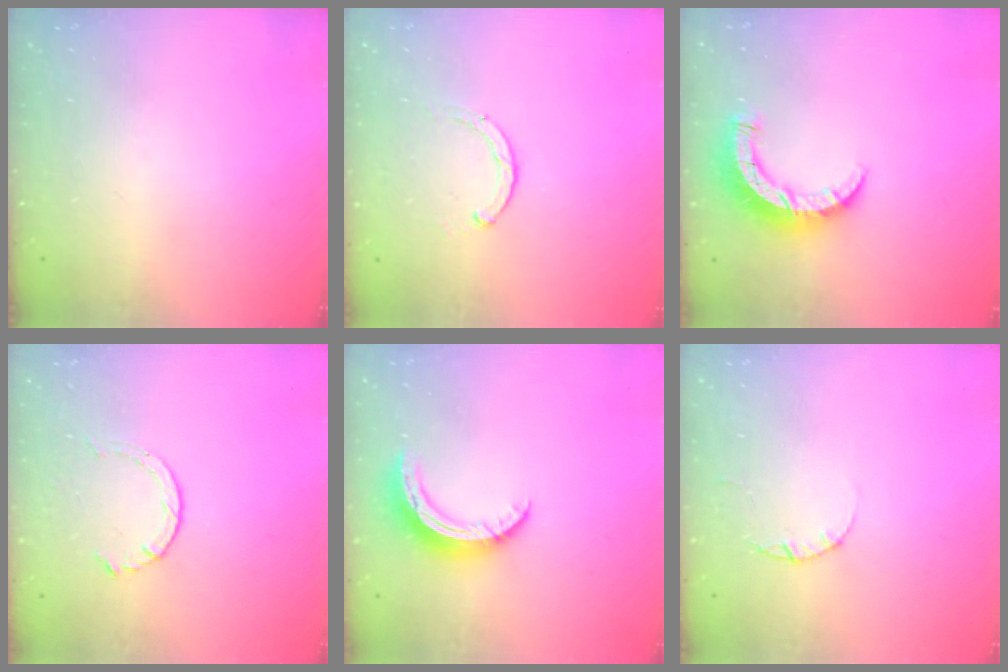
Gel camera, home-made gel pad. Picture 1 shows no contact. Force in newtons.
{"total": 1.8, "press": 1.7, "slide": 0.5}
{"total": 8.4, "press": 8.3, "slide": 0.6}
{"total": 3.4, "press": 3.4, "slide": 0.5}
{"total": 11.0, "press": 11.0, "slide": 0.5}
{"total": 1.7, "press": 1.7, "slide": 0.3}